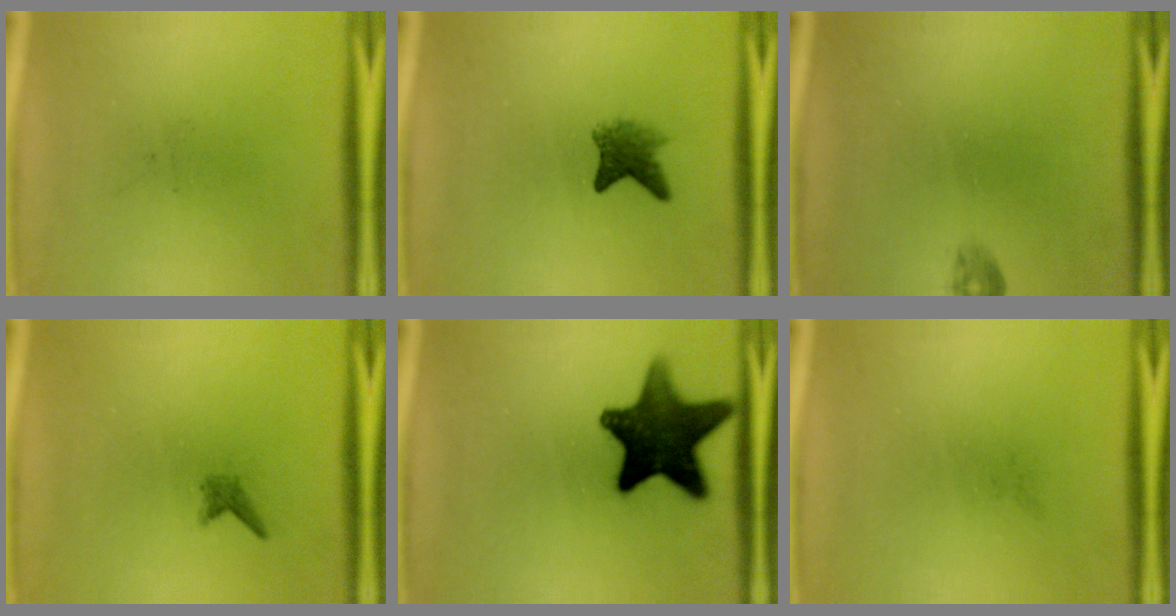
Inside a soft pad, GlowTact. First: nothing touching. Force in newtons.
{"total": 3.4}
{"total": 0.9}
{"total": 1.0}
{"total": 14.2}
{"total": 0.0}